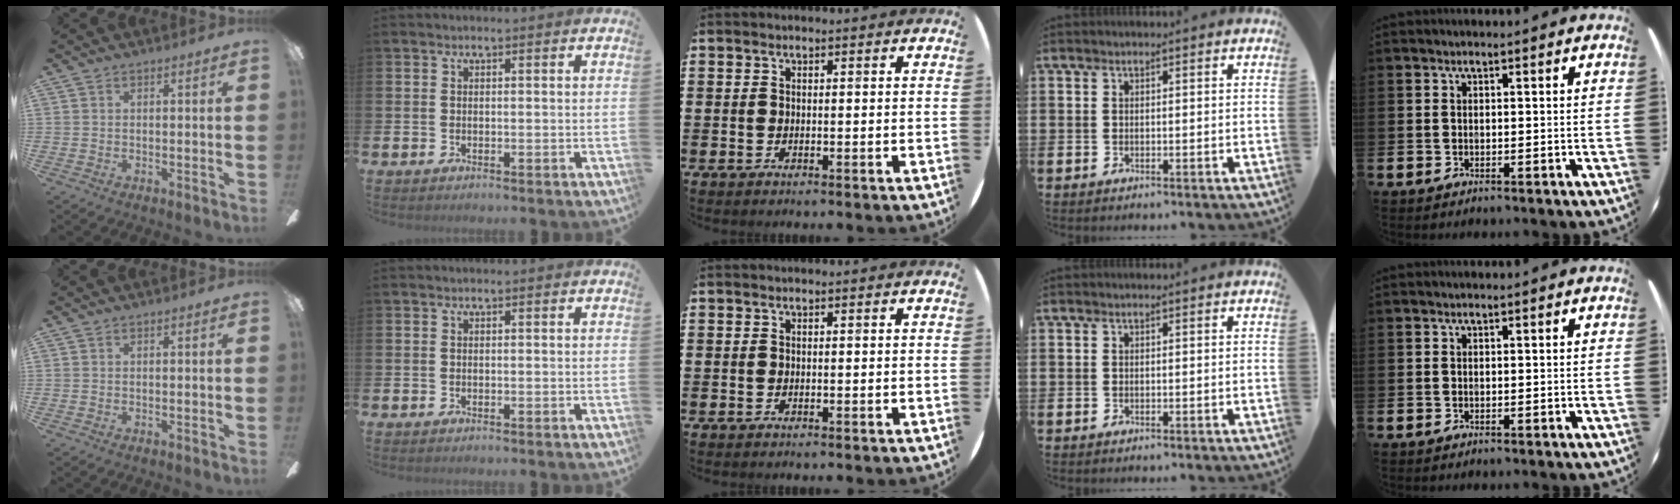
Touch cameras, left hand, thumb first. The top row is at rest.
{}